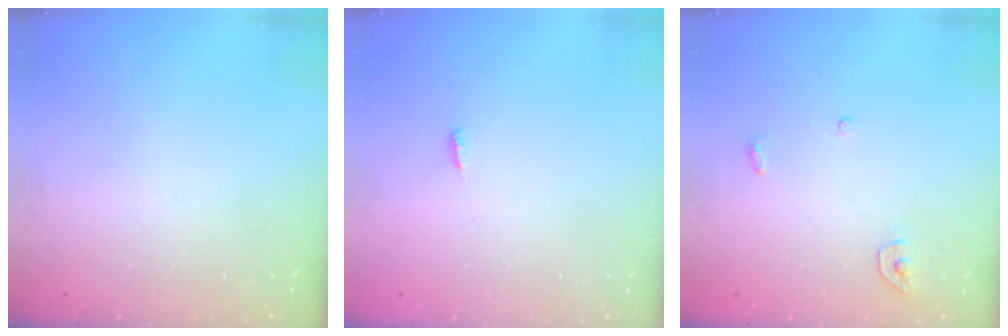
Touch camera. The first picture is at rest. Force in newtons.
{"total": 3.6, "press": 3.4, "slide": 1.0}
{"total": 3.7, "press": 3.7, "slide": 0.3}